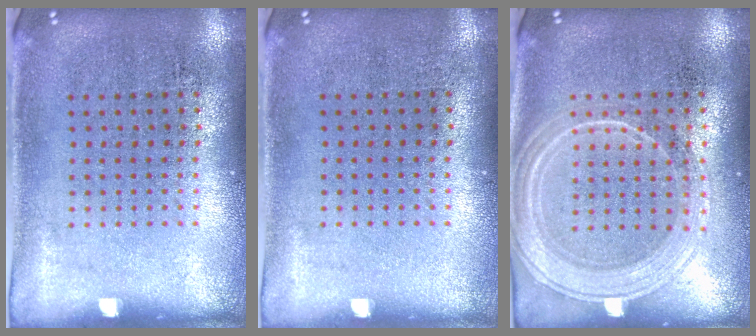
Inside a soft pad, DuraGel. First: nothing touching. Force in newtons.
{"total": 0.0}
{"total": 1.9, "press": 1.8, "slide": 0.3}